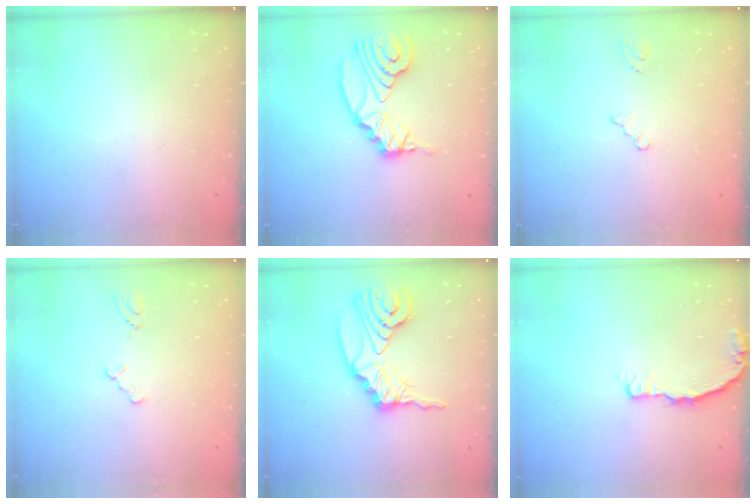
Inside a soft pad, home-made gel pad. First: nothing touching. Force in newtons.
{"total": 13.9, "press": 13.9, "slide": 0.8}
{"total": 2.8, "press": 2.8, "slide": 0.4}
{"total": 1.5, "press": 1.5, "slide": 0.3}
{"total": 15.6, "press": 15.4, "slide": 1.8}
{"total": 3.2, "press": 3.2, "slide": 0.3}